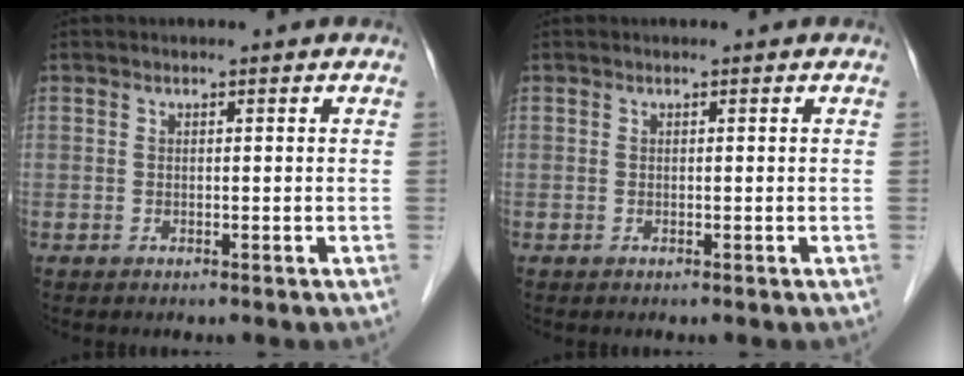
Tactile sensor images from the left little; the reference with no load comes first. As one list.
[{"total": 0.0}]